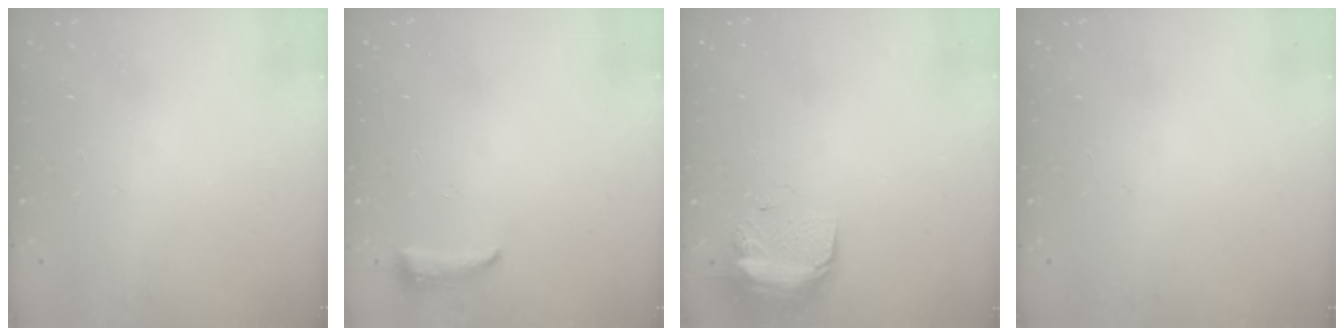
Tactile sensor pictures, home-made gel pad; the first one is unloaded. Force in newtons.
{"total": 4.3, "press": 4.2, "slide": 0.9}
{"total": 11.4, "press": 9.6, "slide": 6.1}
{"total": 0.0}